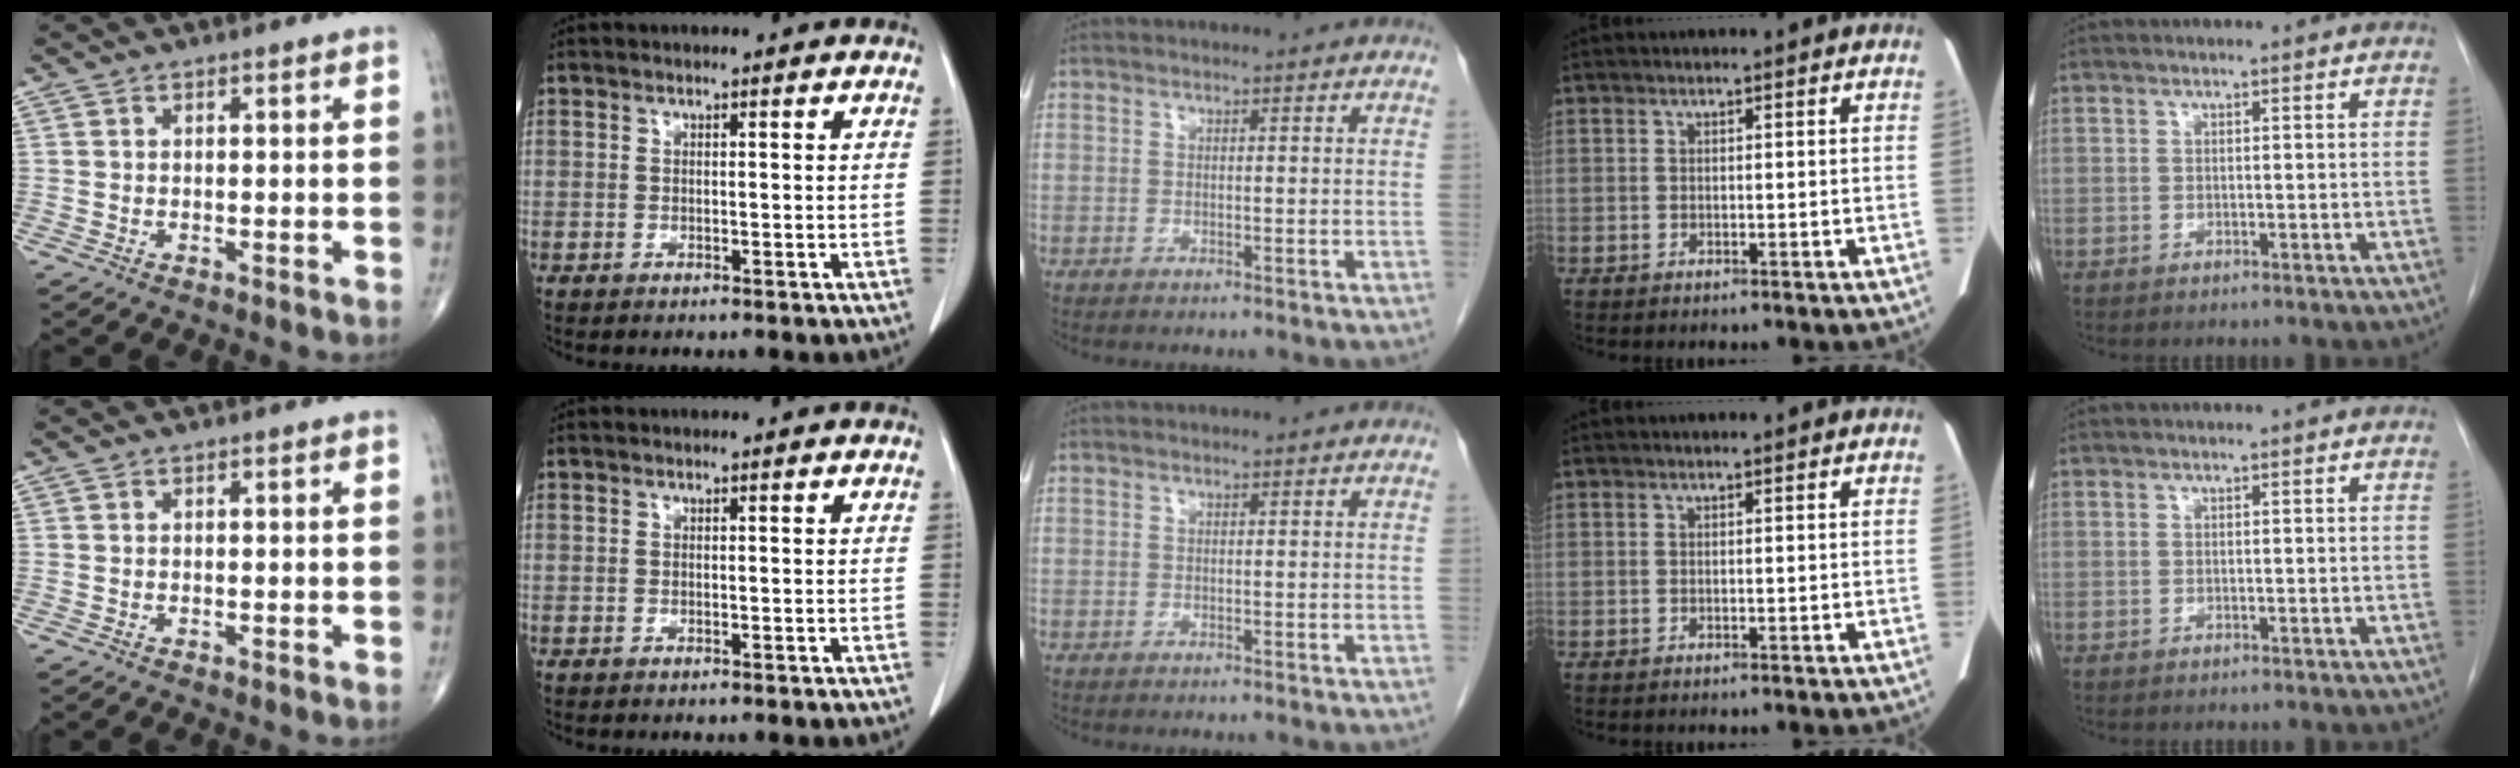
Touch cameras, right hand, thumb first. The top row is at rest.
{}